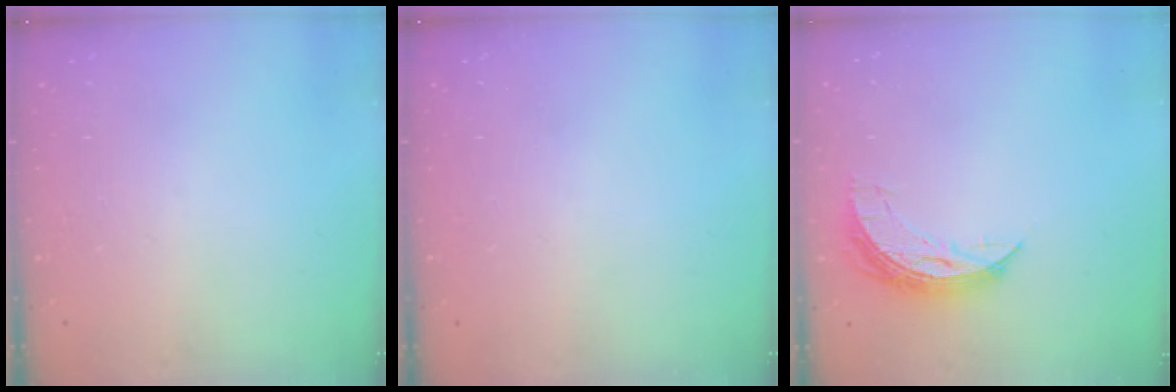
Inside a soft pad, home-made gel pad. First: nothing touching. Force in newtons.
{"total": 0.0}
{"total": 7.2, "press": 7.2, "slide": 0.3}